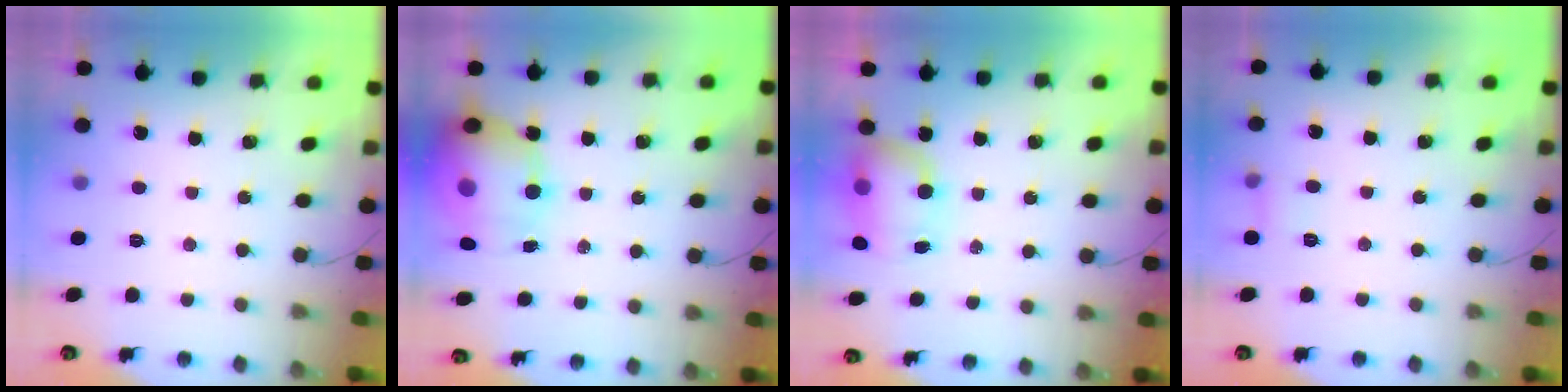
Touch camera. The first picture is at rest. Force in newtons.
{"total": 18.9, "press": 18.4, "slide": 4.5}
{"total": 8.0, "press": 7.9, "slide": 1.3}
{"total": 4.9, "press": 4.7, "slide": 1.5}